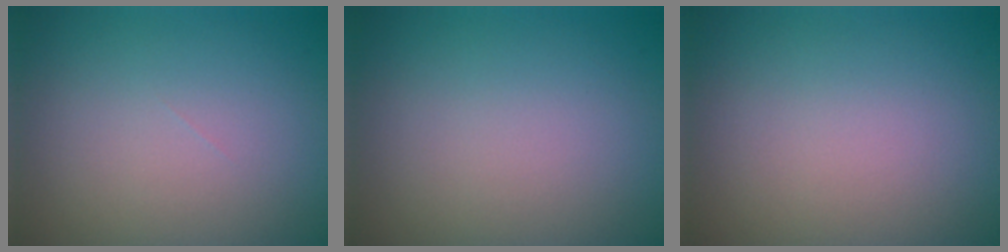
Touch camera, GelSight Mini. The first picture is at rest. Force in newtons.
{"total": 0.0}
{"total": 0.0}